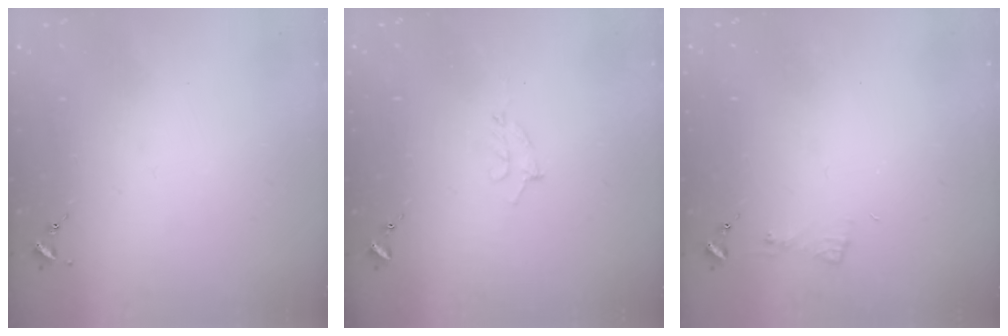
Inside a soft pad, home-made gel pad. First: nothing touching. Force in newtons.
{"total": 5.6, "press": 5.6, "slide": 0.6}
{"total": 3.8, "press": 3.8, "slide": 0.5}